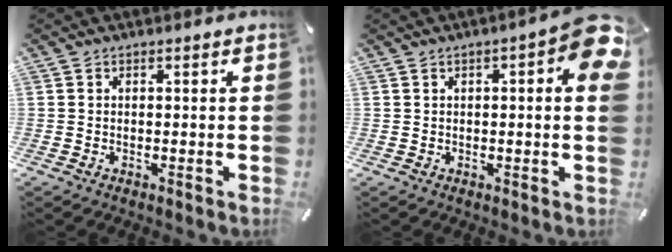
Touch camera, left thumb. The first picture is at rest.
{"total": 7.4, "force": [2.2, 2.1, 6.7], "torque": [-0.082, -0.015, 0.033]}